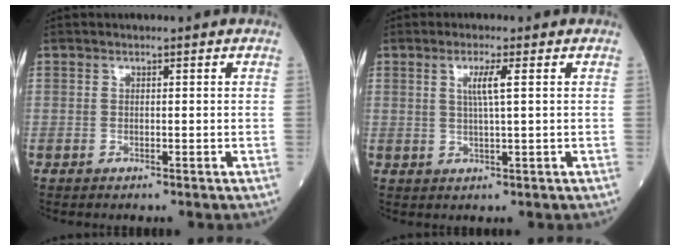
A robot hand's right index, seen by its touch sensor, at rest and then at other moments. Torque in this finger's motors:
{"motor_torque": [0.12, 0.03, 0.06, 0.03]}